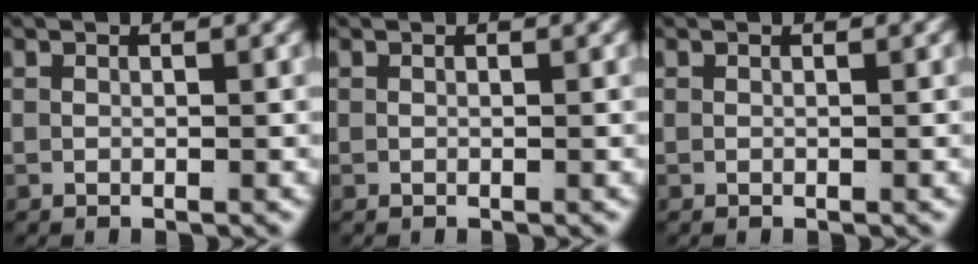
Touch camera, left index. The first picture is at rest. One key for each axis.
{"total": 0.0}
{"total": 0.0}